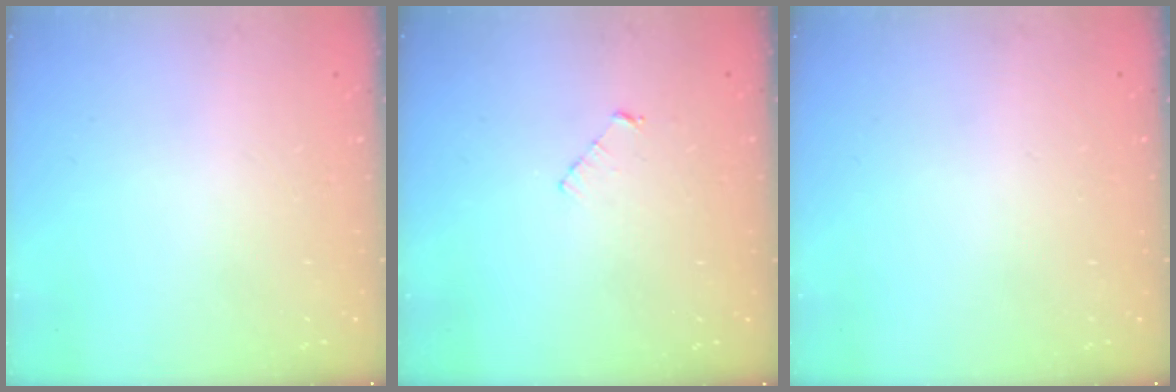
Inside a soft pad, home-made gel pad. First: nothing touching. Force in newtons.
{"total": 3.3, "press": 3.2, "slide": 0.3}
{"total": 0.0}